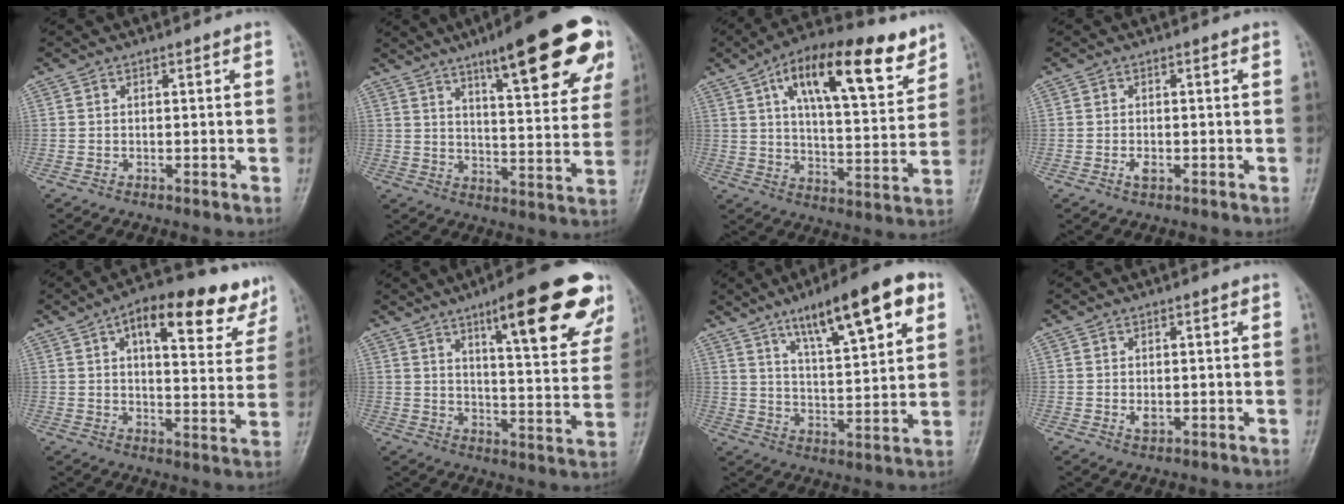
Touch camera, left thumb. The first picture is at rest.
{"total": 21.9, "force": [12.3, 5.4, 17.3], "torque": [-0.206, -0.034, 0.174]}
{"total": 20.3, "force": [10.8, 7.8, 15.4], "torque": [-0.206, -0.029, 0.171]}
{"total": 1.7, "force": [-0.6, 1.0, 1.3], "torque": [-0.024, 0.000, -0.013]}
{"total": 17.9, "force": [10.4, 7.3, 12.6], "torque": [-0.130, -0.023, 0.138]}
{"total": 21.4, "force": [12.0, 5.0, 17.0], "torque": [-0.192, -0.040, 0.167]}
{"total": 17.1, "force": [9.0, 4.5, 13.8], "torque": [-0.192, -0.027, 0.142]}
{"total": 1.9, "force": [-0.1, 1.1, 1.5], "torque": [-0.021, -0.005, 0.000]}